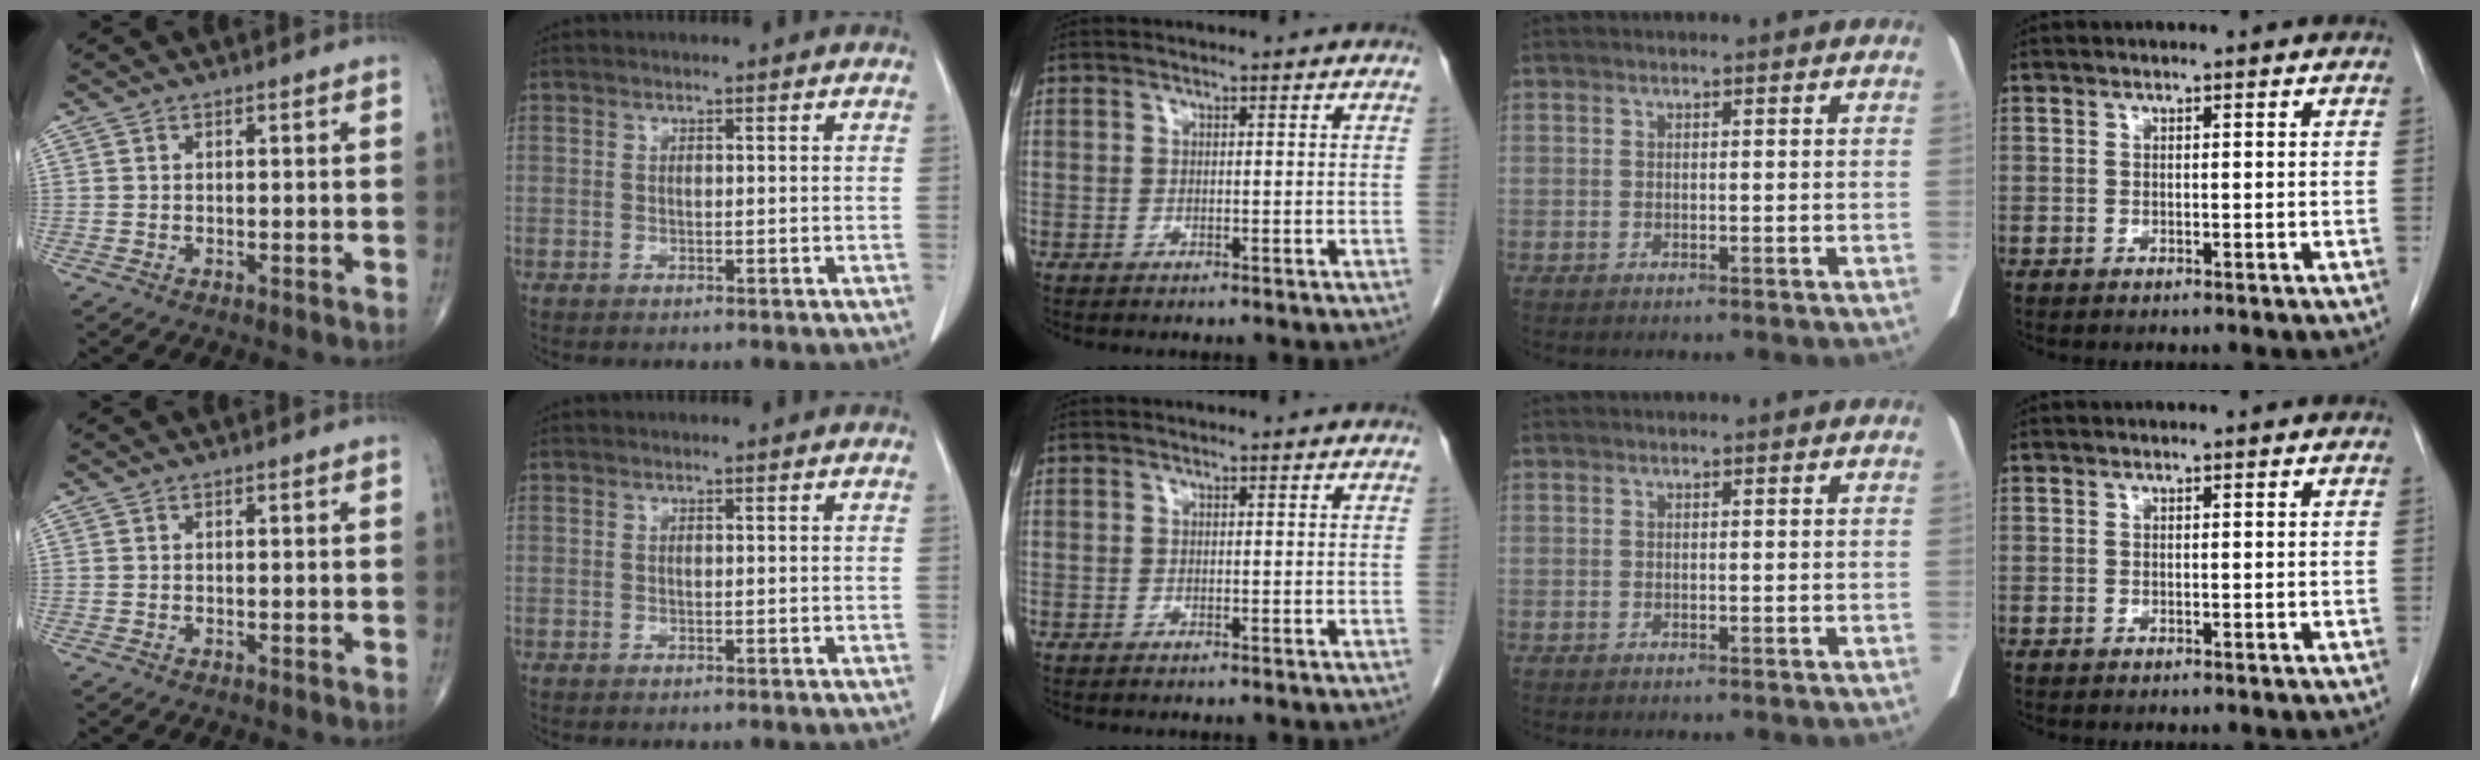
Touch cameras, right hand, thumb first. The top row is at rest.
{}